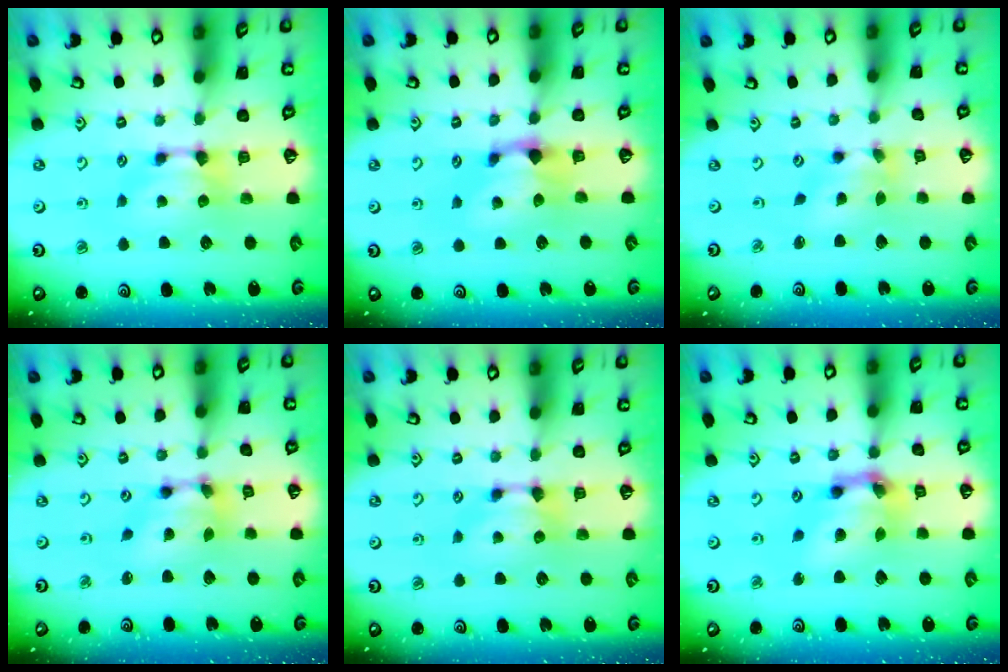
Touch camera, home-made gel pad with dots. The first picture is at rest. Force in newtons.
{"total": 1.2, "press": 0.1, "slide": 1.2}
{"total": 1.8, "press": 1.1, "slide": 1.4}
{"total": 6.5, "press": 6.1, "slide": 2.2}
{"total": 0.0}
{"total": 8.0, "press": 7.6, "slide": 2.6}